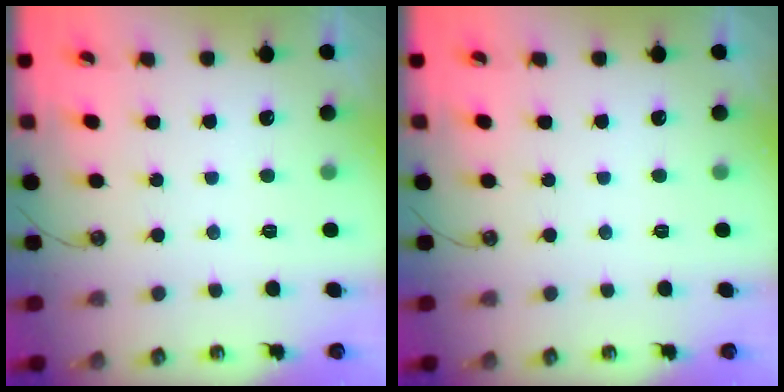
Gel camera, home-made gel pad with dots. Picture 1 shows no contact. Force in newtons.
{"total": 0.0}